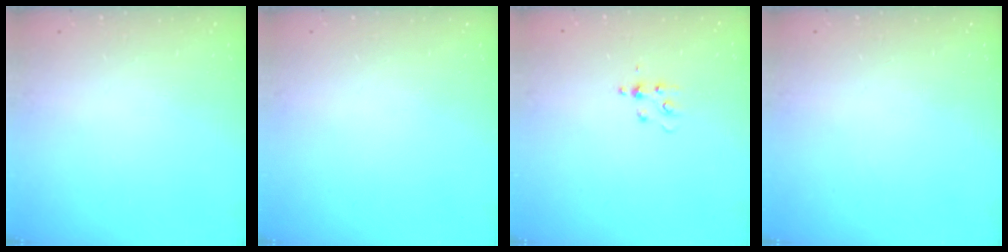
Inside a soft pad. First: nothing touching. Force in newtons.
{"total": 0.0}
{"total": 4.8, "press": 4.8, "slide": 0.6}
{"total": 0.0}